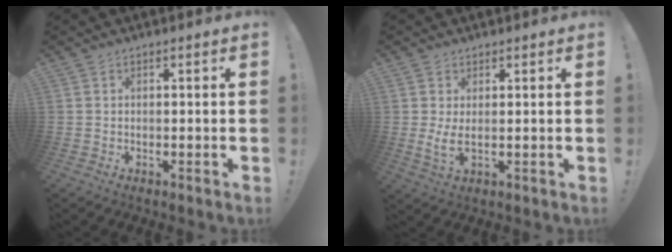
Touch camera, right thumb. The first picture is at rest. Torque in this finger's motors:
{"motor_torque": [0.67, 0.66, 0.34, -0.03, 0.07]}